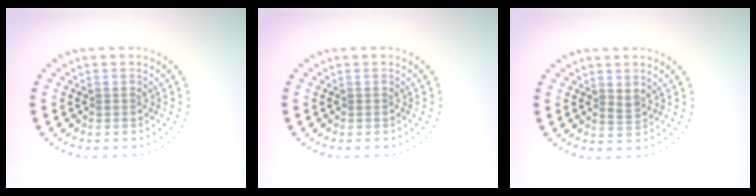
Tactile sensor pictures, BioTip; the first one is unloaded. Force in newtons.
{"total": 0.0}
{"total": 0.9, "press": 0.7, "slide": 0.6}